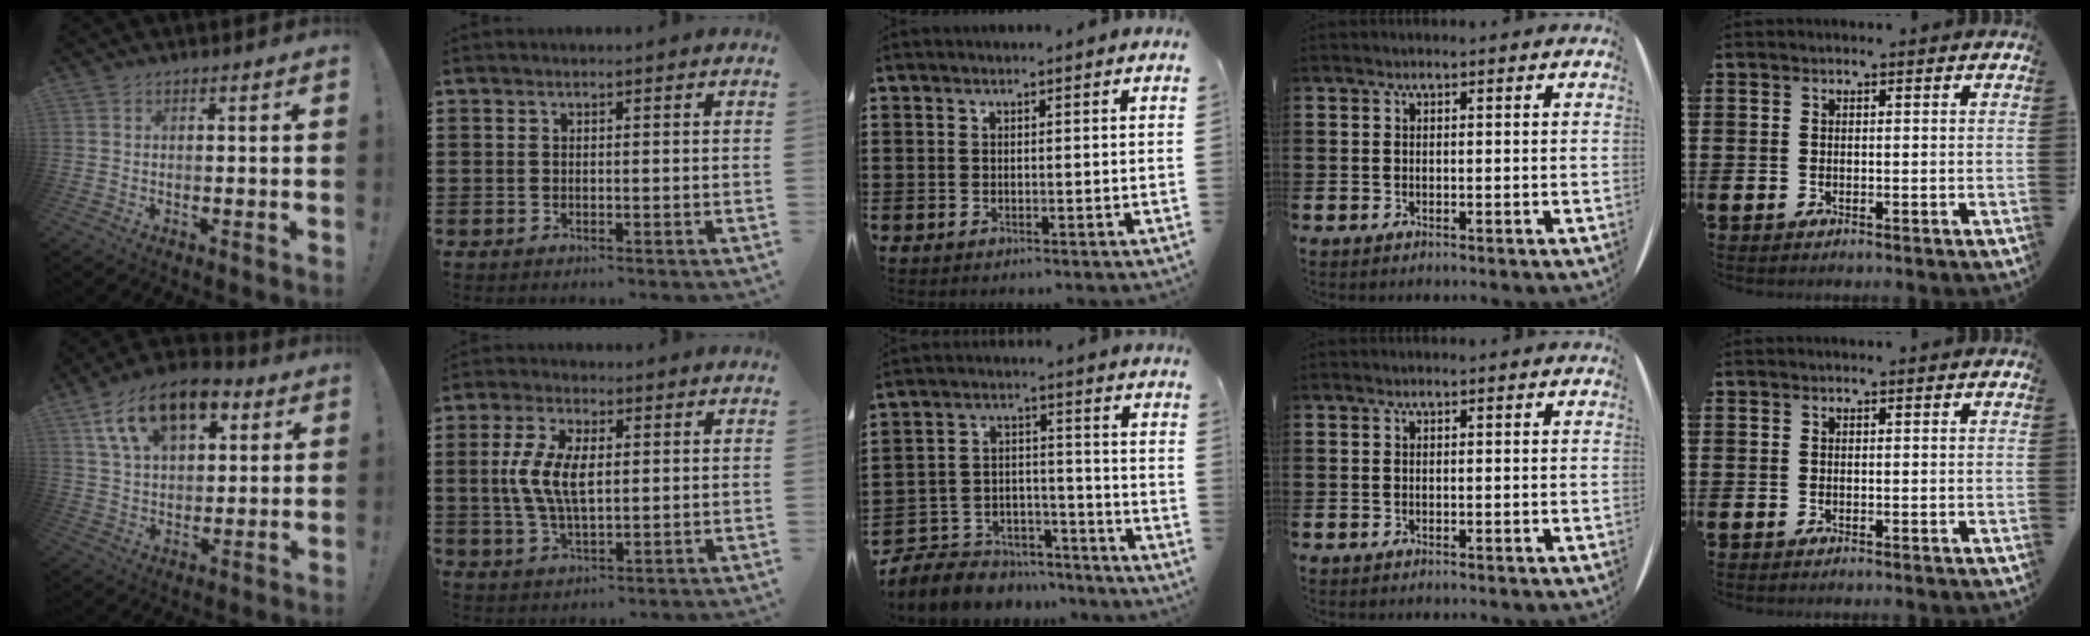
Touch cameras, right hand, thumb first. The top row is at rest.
{"thumb": {"total": 16.8, "force": [8.5, 9.9, 10.6], "torque": [-0.177, -0.027, 0.156]}, "index": {"total": 7.8, "force": [0.6, 3.6, 6.9], "torque": [-0.154, 0.006, 0.005]}, "middle": {"total": 6.3, "force": [-5.9, 2.4, 0.1], "torque": [-0.013, 0.013, -0.119]}}